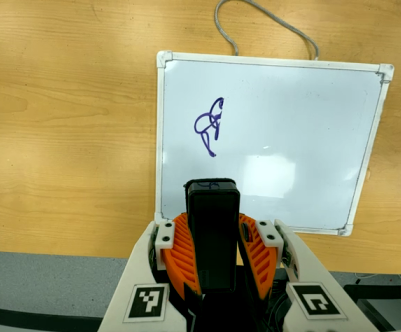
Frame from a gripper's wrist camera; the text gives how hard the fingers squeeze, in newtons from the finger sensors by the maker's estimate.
{"total": 10.3, "left": 9.0, "right": 11.7}